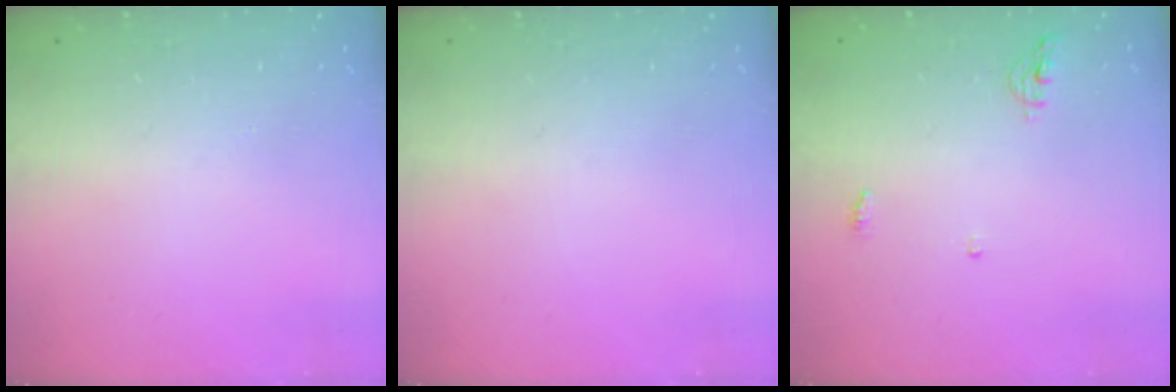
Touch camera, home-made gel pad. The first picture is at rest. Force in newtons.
{"total": 0.0}
{"total": 7.2, "press": 4.7, "slide": 5.5}